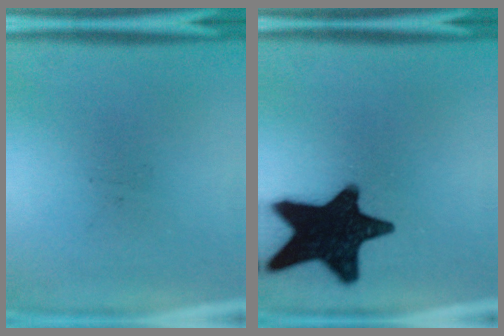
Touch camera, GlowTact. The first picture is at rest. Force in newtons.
{"total": 19.5}